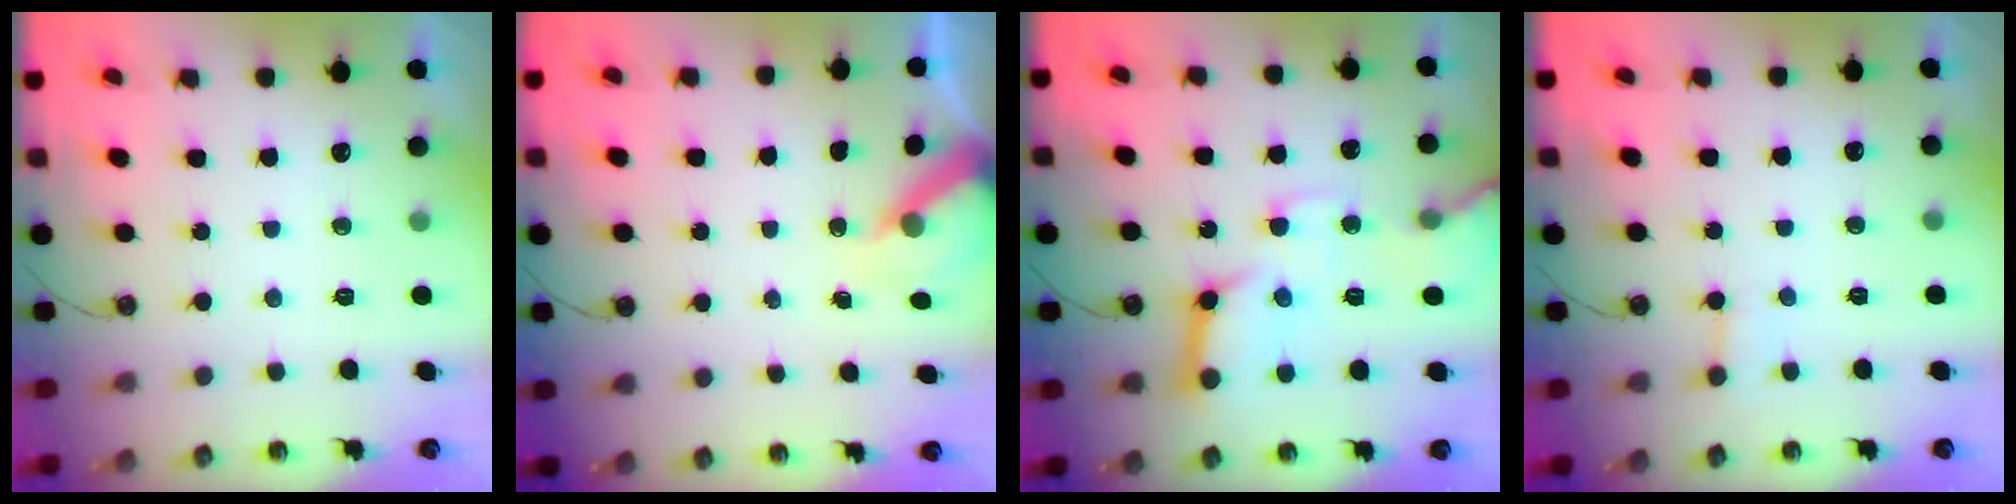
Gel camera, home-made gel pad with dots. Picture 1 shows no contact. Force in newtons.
{"total": 6.4, "press": 6.4, "slide": 0.8}
{"total": 16.7, "press": 16.6, "slide": 2.1}
{"total": 3.5, "press": 3.5, "slide": 0.3}